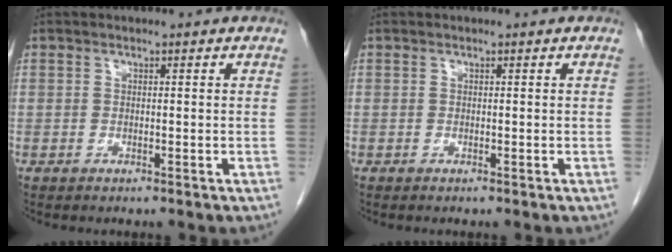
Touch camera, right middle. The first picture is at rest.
{"total": 0.0}